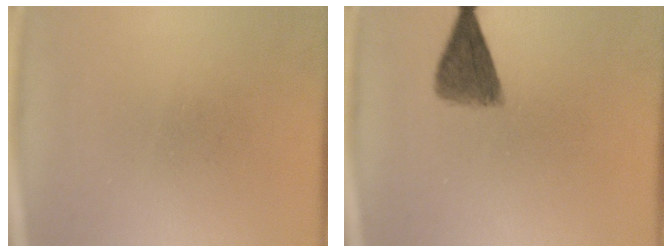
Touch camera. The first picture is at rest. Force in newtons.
{"total": 5.8}